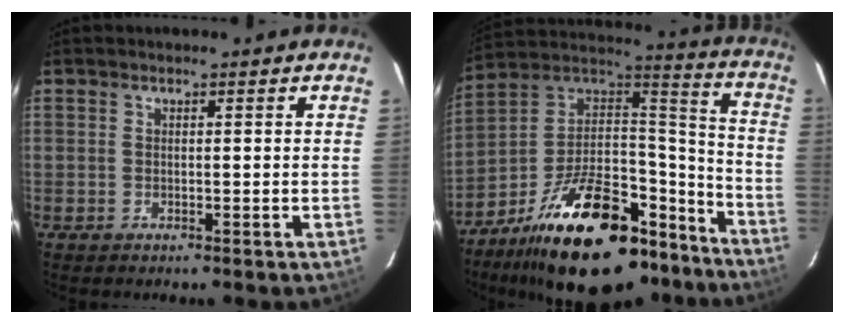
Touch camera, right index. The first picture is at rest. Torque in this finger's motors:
{"motor_torque": [1.06, -0.91, 1.05, 0.21]}